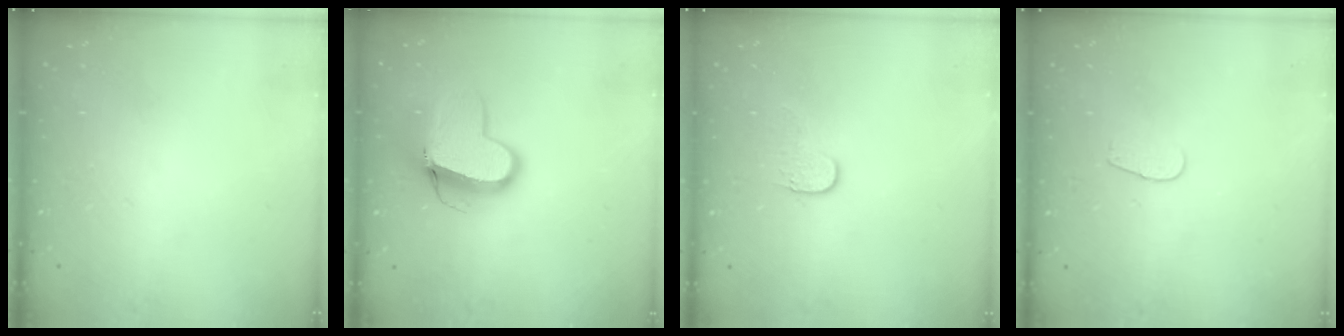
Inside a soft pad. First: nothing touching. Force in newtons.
{"total": 11.7, "press": 11.6, "slide": 1.3}
{"total": 4.6, "press": 4.6, "slide": 0.5}
{"total": 3.2, "press": 3.2, "slide": 0.3}